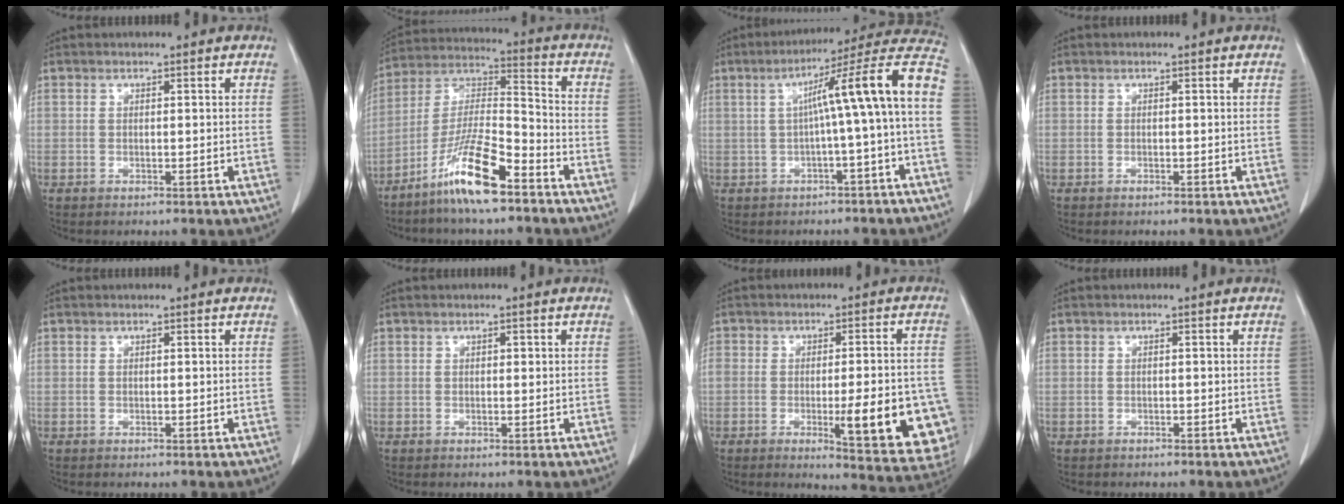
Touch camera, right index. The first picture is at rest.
{"total": 12.5, "force": [-8.2, 1.6, 9.3], "torque": [-0.186, -0.009, -0.158]}
{"total": 13.4, "force": [-0.2, -0.9, 13.4], "torque": [-0.182, 0.041, -0.010]}
{"total": 0.0}
{"total": 0.0}
{"total": 0.6, "force": [0.2, 0.3, 0.4], "torque": [-0.006, 0.001, 0.002]}
{"total": 17.2, "force": [-4.7, 5.3, 15.7], "torque": [-0.169, 0.016, -0.039]}
{"total": 0.7, "force": [-0.5, 0.5, -0.1], "torque": [-0.009, 0.002, -0.012]}